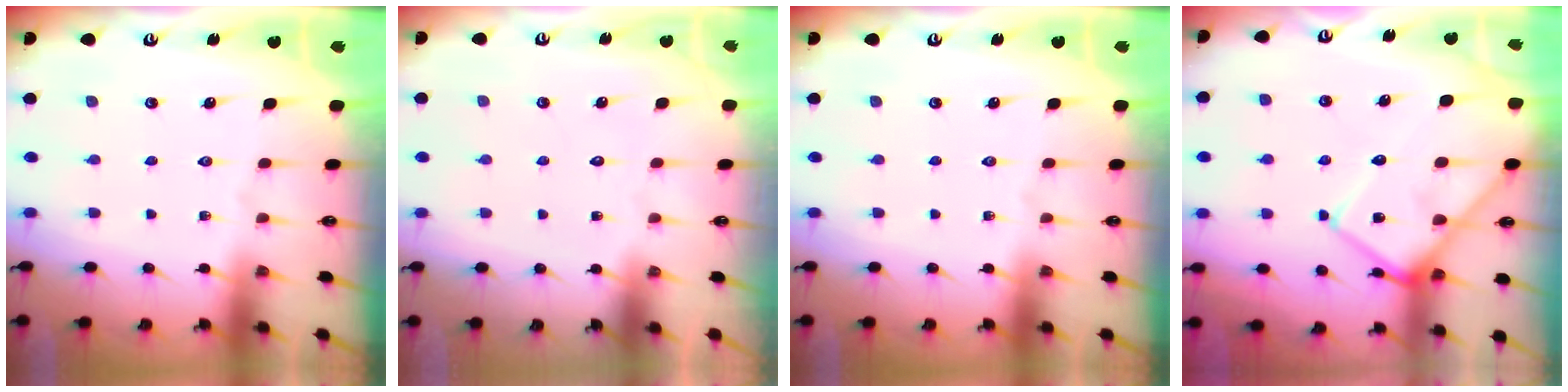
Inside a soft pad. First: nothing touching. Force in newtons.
{"total": 1.5, "press": 1.5, "slide": 0.0}
{"total": 0.0}
{"total": 12.4, "press": 12.3, "slide": 1.4}